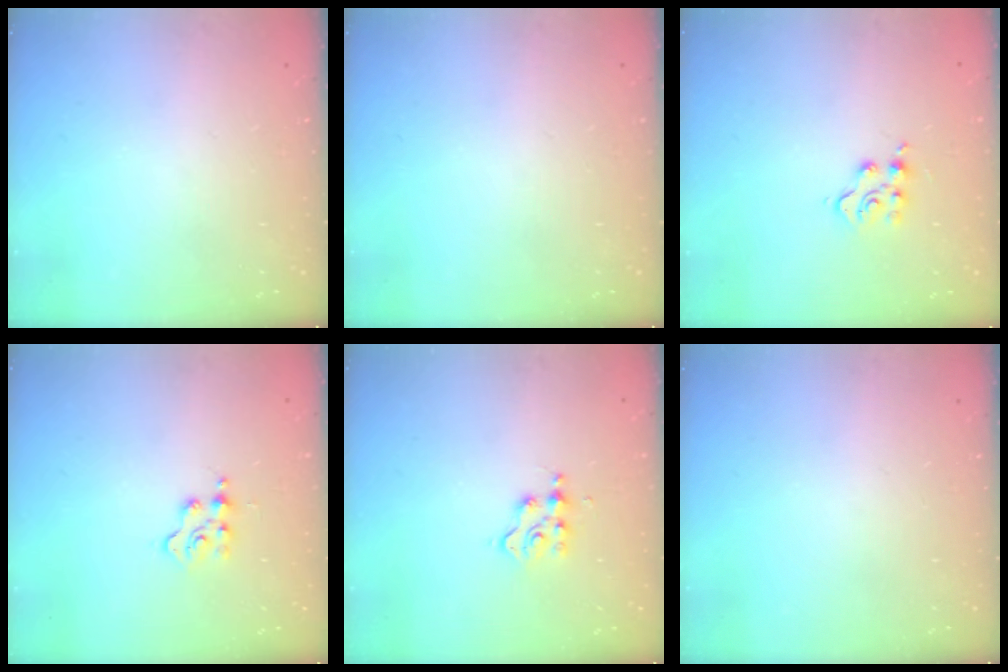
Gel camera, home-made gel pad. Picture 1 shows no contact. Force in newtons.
{"total": 0.0}
{"total": 4.4, "press": 4.4, "slide": 0.3}
{"total": 2.7, "press": 2.7, "slide": 0.3}
{"total": 3.5, "press": 3.5, "slide": 0.4}
{"total": 0.0}